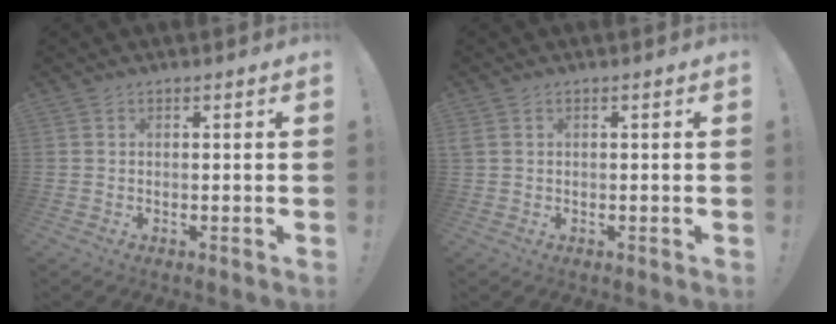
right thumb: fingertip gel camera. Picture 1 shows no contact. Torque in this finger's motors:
{"motor_torque": [-0.13, -0.28, 0.13, 0.09, 0.02]}